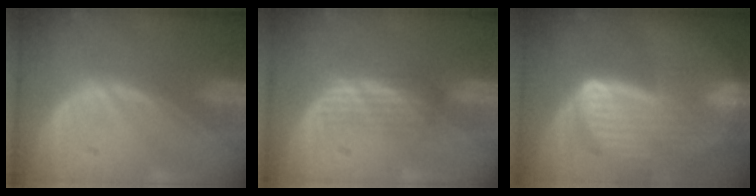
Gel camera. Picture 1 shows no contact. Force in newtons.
{"total": 2.9, "press": 2.6, "slide": 1.2}
{"total": 9.1, "press": 8.0, "slide": 4.5}